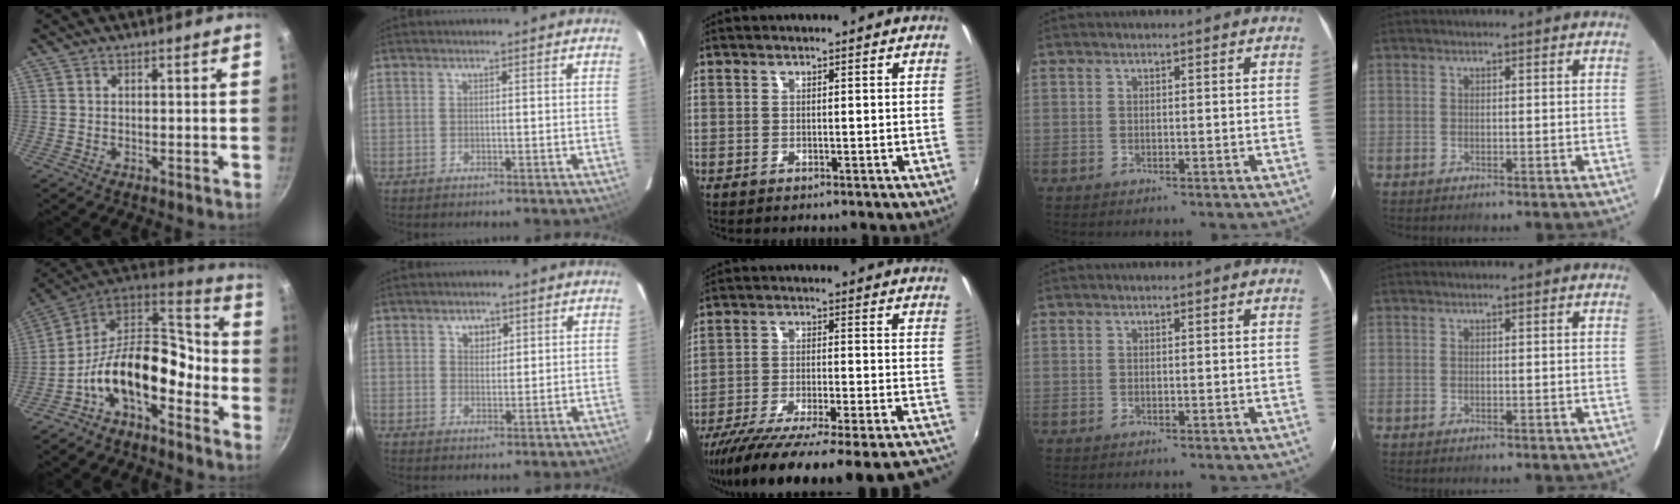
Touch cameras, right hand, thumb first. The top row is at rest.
{"thumb": {"total": 16.9, "force": [-6.2, 9.8, 12.3], "torque": [-0.183, 0.073, -0.130]}, "index": {"total": 2.7, "force": [1.3, 2.2, 1.1], "torque": [-0.011, 0.008, 0.023]}, "middle": {"total": 29.8, "force": [-26.6, 2.2, 13.3], "torque": [-0.206, -0.061, -0.377]}}